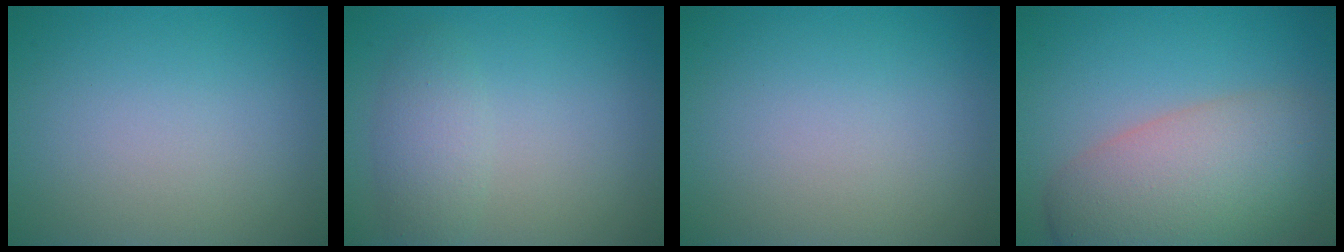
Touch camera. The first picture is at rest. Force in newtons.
{"total": 2.5, "press": 2.5, "slide": 0.1}
{"total": 0.0}
{"total": 9.3, "press": 9.3, "slide": 0.7}